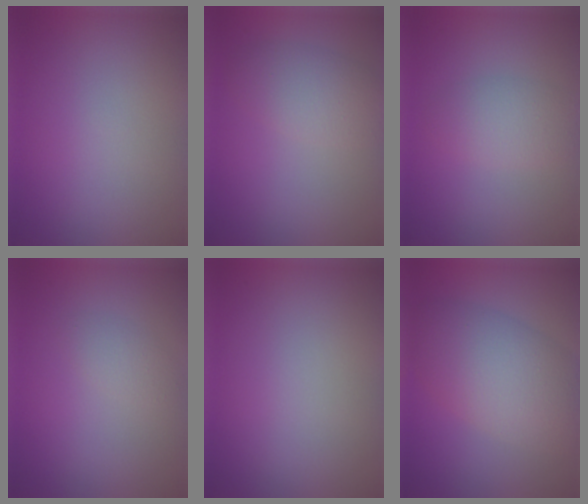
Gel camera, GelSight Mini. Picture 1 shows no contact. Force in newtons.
{"total": 3.4, "press": 3.4, "slide": 0.1}
{"total": 2.8, "press": 2.8, "slide": 0.2}
{"total": 1.3, "press": 1.3, "slide": 0.0}
{"total": 0.0}
{"total": 7.8, "press": 7.8, "slide": 0.4}